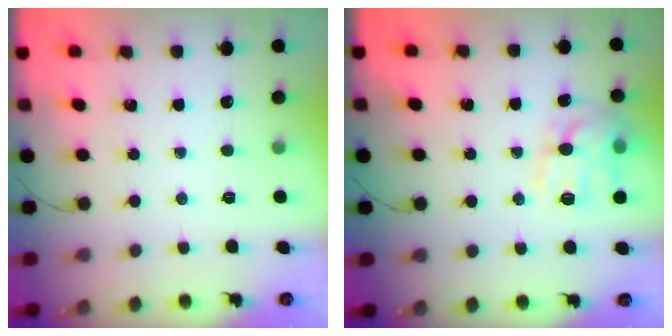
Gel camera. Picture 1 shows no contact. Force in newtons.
{"total": 12.9, "press": 12.9, "slide": 0.2}